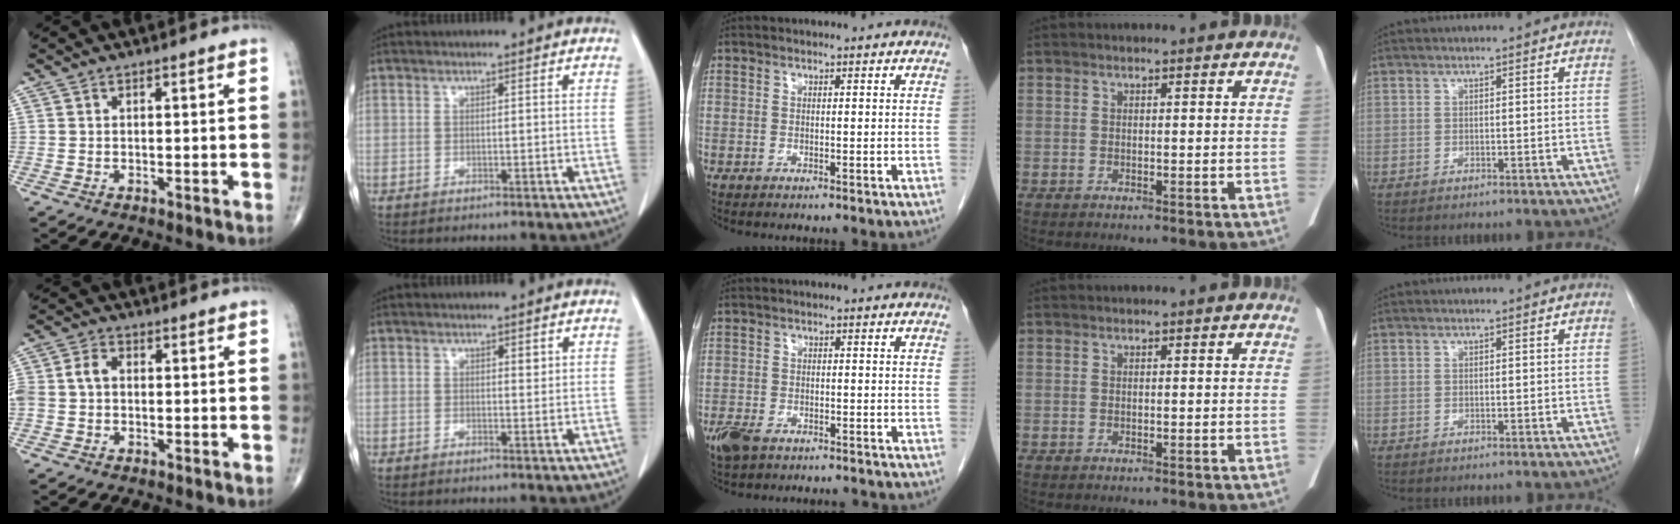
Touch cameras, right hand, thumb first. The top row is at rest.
{"thumb": {"total": 4.2, "force": [-0.1, 3.2, 2.8], "torque": [-0.061, 0.018, -0.004]}, "index": {"total": 1.0, "force": [0.5, 0.4, 0.8], "torque": [-0.011, -0.003, 0.007]}, "middle": {"total": 6.8, "force": [-5.3, 2.7, 3.2], "torque": [-0.062, -0.006, -0.082]}}